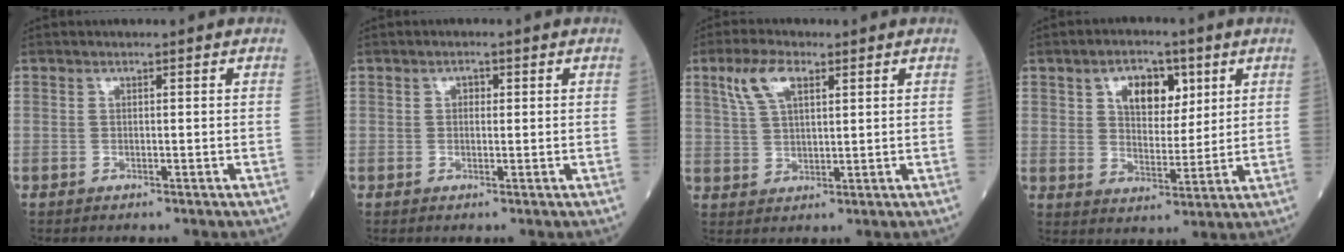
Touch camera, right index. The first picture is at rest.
{"total": 1.2, "force": [0.3, 0.8, 0.8], "torque": [-0.010, 0.003, 0.003]}
{"total": 6.5, "force": [3.4, 2.5, 4.9], "torque": [-0.109, 0.016, 0.070]}
{"total": 7.8, "force": [3.4, 4.5, 5.4], "torque": [-0.085, 0.012, 0.060]}